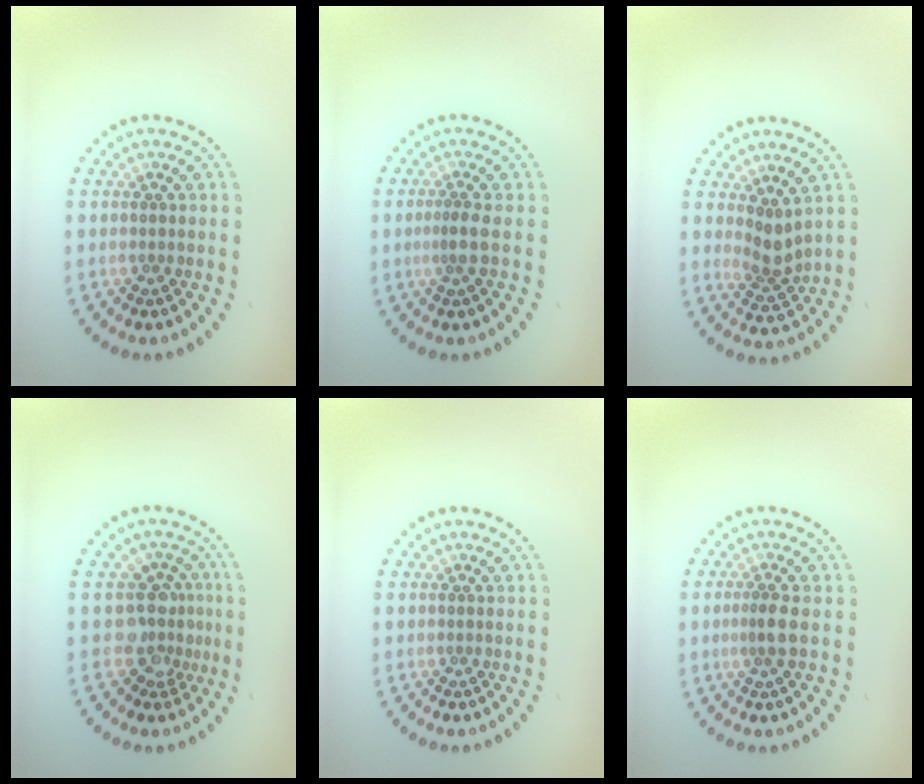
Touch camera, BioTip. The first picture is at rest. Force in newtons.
{"total": 1.3, "press": 0.9, "slide": 0.9}
{"total": 2.4, "press": 1.8, "slide": 1.6}
{"total": 3.3, "press": 2.5, "slide": 2.2}
{"total": 0.0}
{"total": 1.8, "press": 1.5, "slide": 1.1}